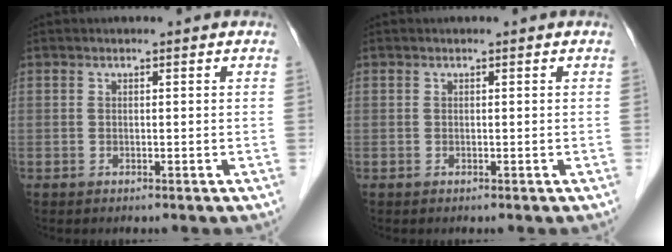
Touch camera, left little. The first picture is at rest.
{"total": 0.0}